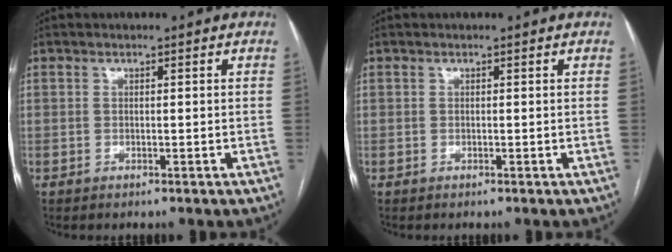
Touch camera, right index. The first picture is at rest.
{"total": 0.0}